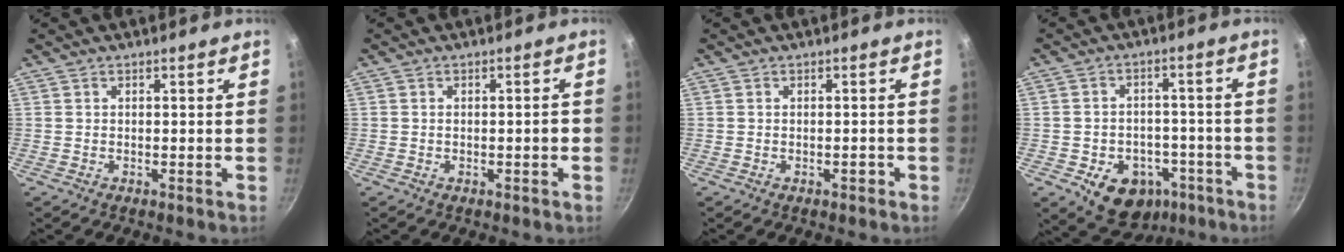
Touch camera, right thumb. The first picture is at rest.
{"total": 1.8, "force": [-0.4, 0.7, 1.6], "torque": [-0.019, 0.006, -0.009]}
{"total": 1.0, "force": [-0.6, 0.5, 0.7], "torque": [-0.003, 0.009, -0.007]}
{"total": 13.0, "force": [-5.8, 9.8, 6.3], "torque": [-0.052, 0.043, -0.066]}